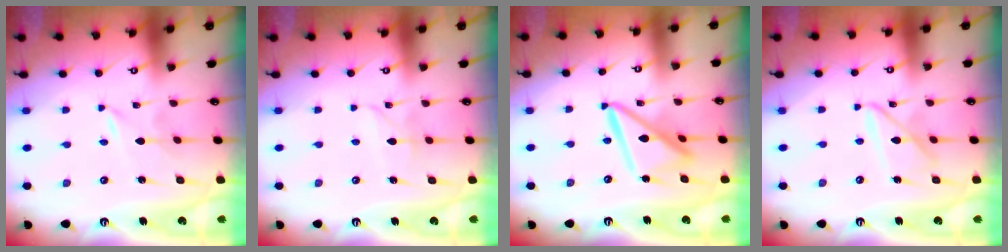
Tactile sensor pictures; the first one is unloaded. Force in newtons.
{"total": 2.7, "press": 2.7, "slide": 0.3}
{"total": 14.1, "press": 14.0, "slide": 1.3}
{"total": 9.0, "press": 9.0, "slide": 0.7}